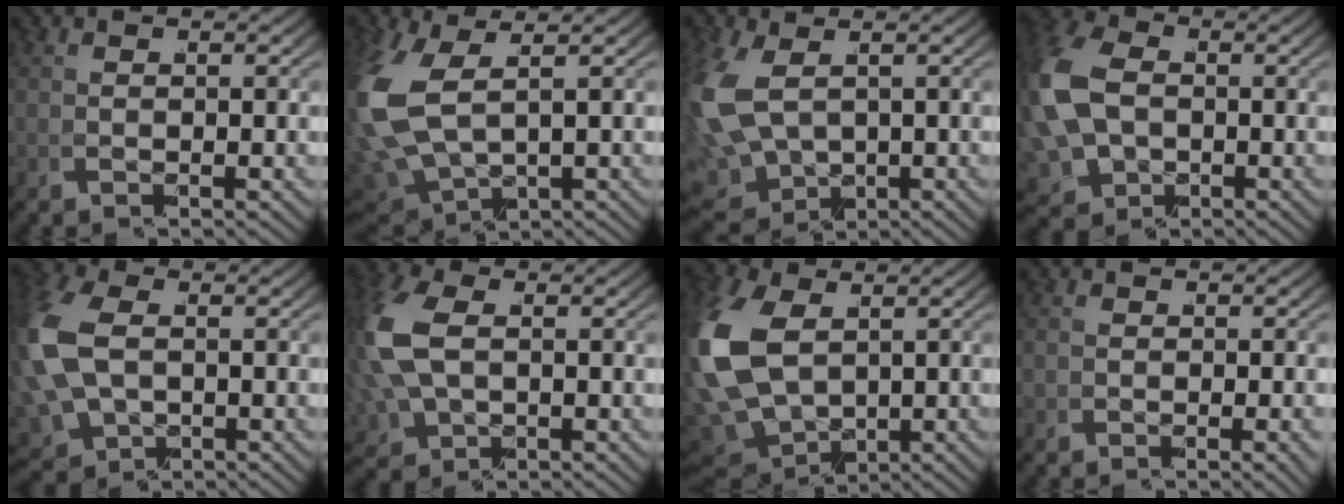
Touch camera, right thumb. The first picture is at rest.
{"total": 9.4, "force": [0.7, 6.3, 7.0], "torque": [-0.209, -0.045, 0.051]}
{"total": 9.2, "force": [-0.7, 7.1, 5.8], "torque": [-0.170, -0.054, 0.024]}
{"total": 9.3, "force": [-0.3, 7.3, 5.7], "torque": [-0.160, -0.046, 0.022]}
{"total": 8.3, "force": [-0.3, 6.4, 5.3], "torque": [-0.157, -0.049, 0.028]}
{"total": 6.8, "force": [0.4, 5.0, 4.6], "torque": [-0.141, -0.034, 0.037]}
{"total": 11.4, "force": [0.7, 8.6, 7.5], "torque": [-0.211, -0.046, 0.042]}
{"total": 1.1, "force": [-0.4, 0.7, 0.7], "torque": [-0.011, -0.003, -0.008]}